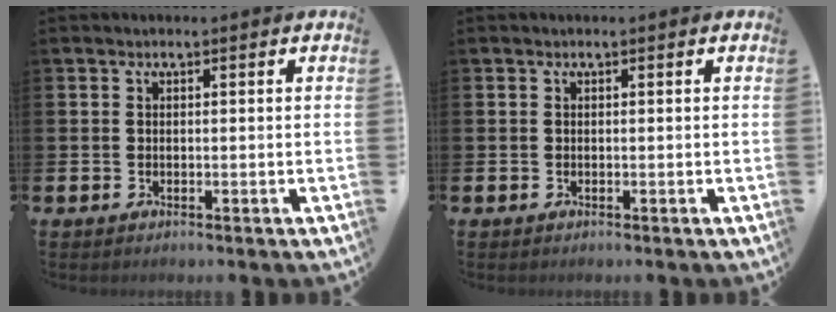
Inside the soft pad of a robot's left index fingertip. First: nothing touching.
{"total": 0.0}